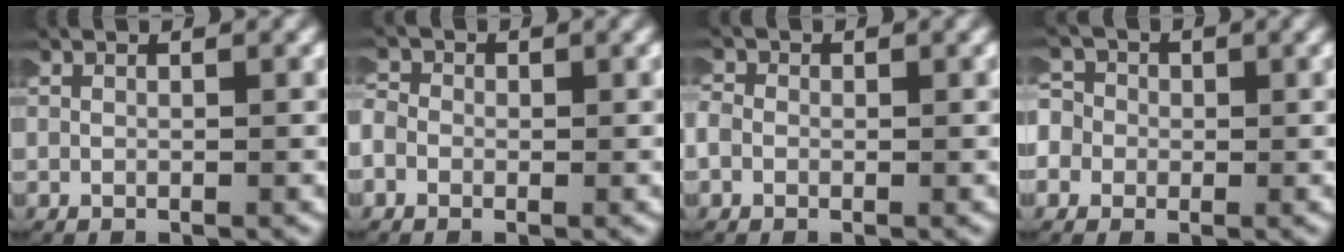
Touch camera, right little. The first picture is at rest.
{"total": 3.1, "force": [0.0, 2.8, 1.3], "torque": [-0.037, 0.002, -0.010]}
{"total": 2.6, "force": [0.2, 2.3, 1.1], "torque": [-0.032, 0.004, -0.005]}
{"total": 6.5, "force": [0.2, 6.1, 2.5], "torque": [-0.076, -0.002, -0.012]}